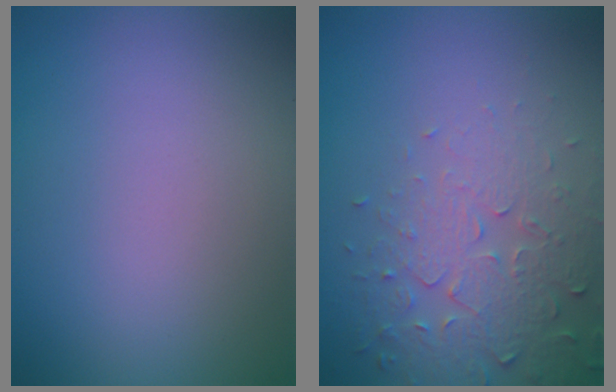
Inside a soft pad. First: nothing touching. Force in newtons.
{"total": 4.1, "press": 3.9, "slide": 1.2}